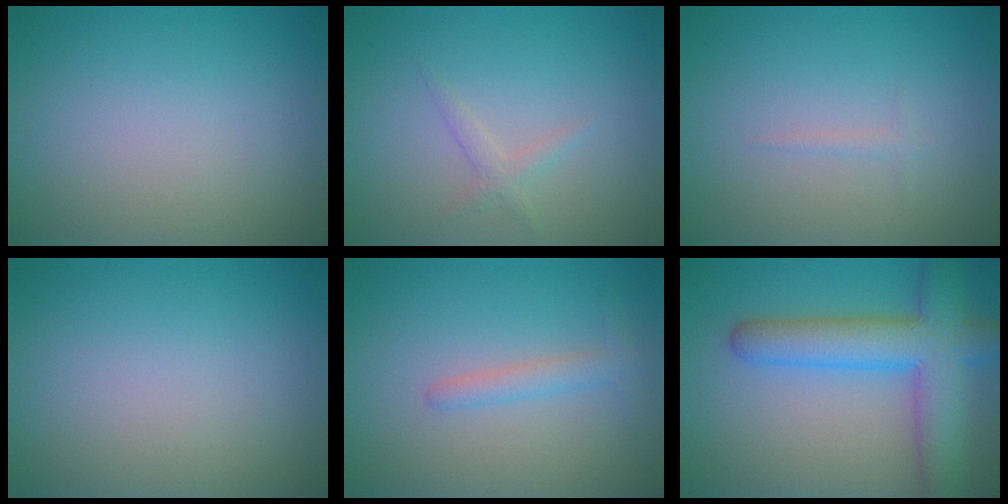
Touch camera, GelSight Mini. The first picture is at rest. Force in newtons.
{"total": 1.2, "press": 1.2, "slide": 0.1}
{"total": 0.6, "press": 0.6, "slide": 0.0}
{"total": 0.0}
{"total": 1.7, "press": 1.7, "slide": 0.1}
{"total": 7.7, "press": 7.7, "slide": 0.5}